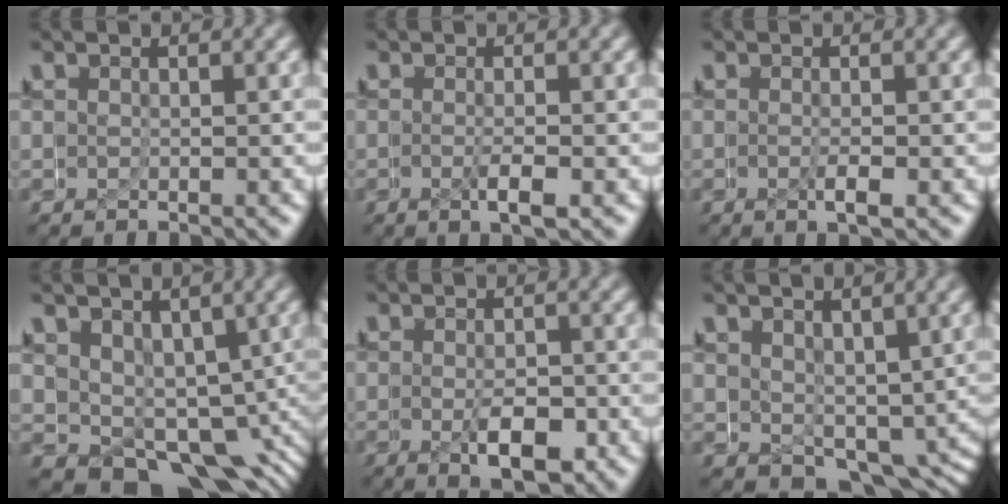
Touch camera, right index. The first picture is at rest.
{"total": 1.3, "force": [-0.7, -0.1, 1.1], "torque": [-0.014, -0.006, -0.012]}
{"total": 1.0, "force": [-0.5, -0.1, 0.8], "torque": [-0.011, -0.007, -0.007]}
{"total": 8.9, "force": [-3.9, 6.5, 4.6], "torque": [-0.089, -0.036, -0.063]}
{"total": 3.4, "force": [-1.4, 1.4, 2.8], "torque": [-0.035, -0.013, -0.020]}
{"total": 4.0, "force": [-2.1, 2.8, 2.0], "torque": [-0.042, -0.027, -0.023]}